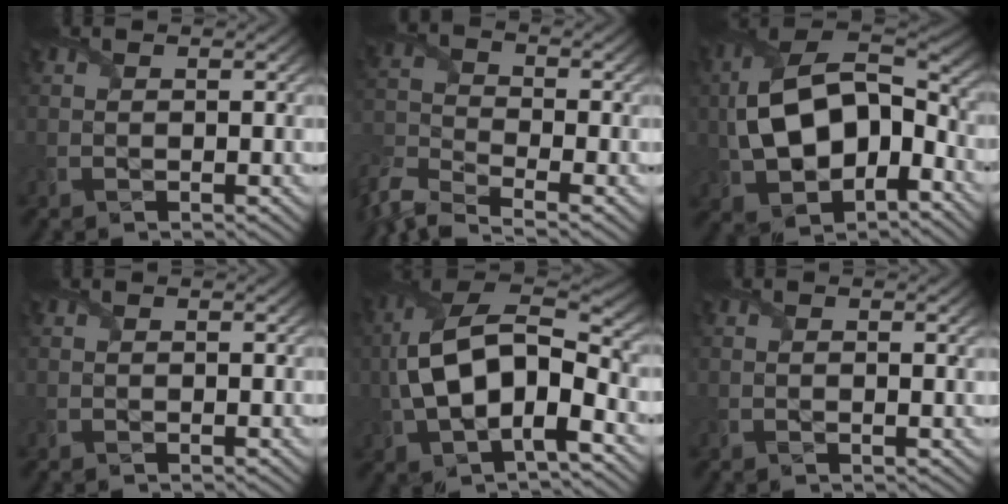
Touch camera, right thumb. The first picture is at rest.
{"total": 7.4, "force": [-6.0, 2.2, 3.7], "torque": [-0.091, -0.022, -0.131]}
{"total": 15.5, "force": [-2.1, 9.7, 11.9], "torque": [-0.246, -0.011, -0.042]}
{"total": 0.0}
{"total": 13.7, "force": [-2.0, 7.2, 11.5], "torque": [-0.245, 0.004, -0.045]}
{"total": 1.6, "force": [0.2, 0.3, 1.6], "torque": [-0.029, 0.001, 0.001]}